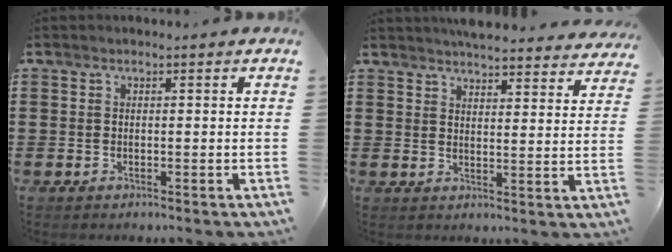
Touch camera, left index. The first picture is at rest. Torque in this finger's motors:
{"motor_torque": [1.87, -0.27, 0.59, 0.09]}